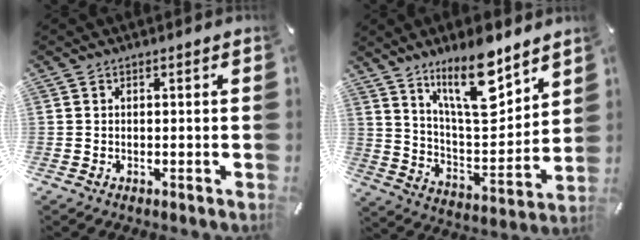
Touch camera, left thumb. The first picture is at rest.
{"total": 17.3, "force": [11.7, 6.3, 11.1], "torque": [-0.187, -0.068, 0.198]}